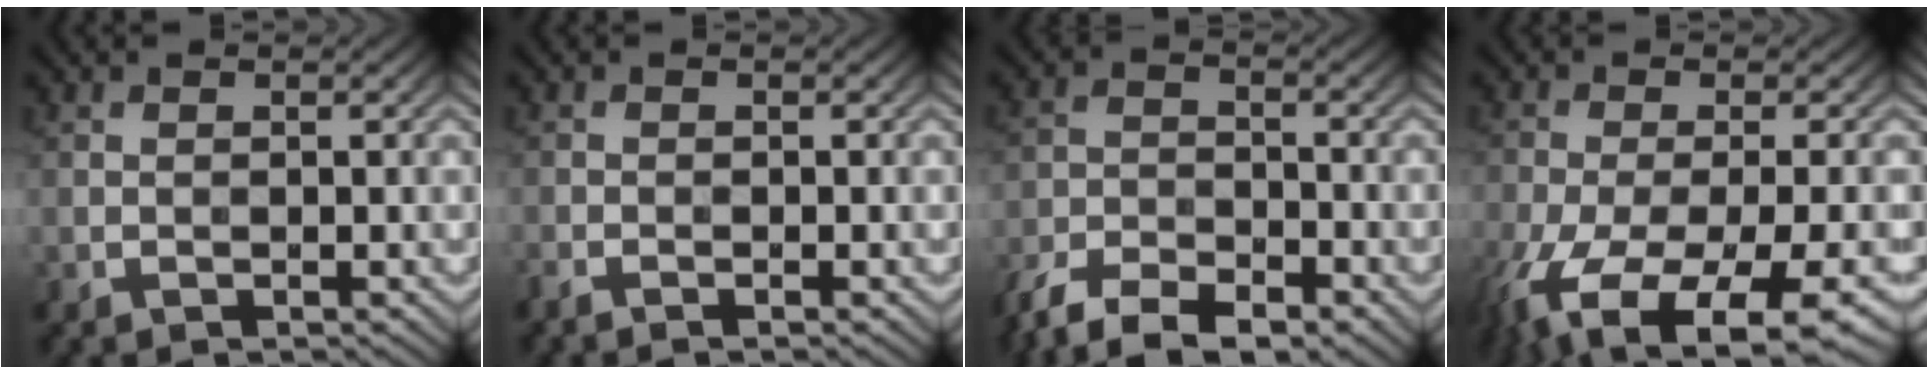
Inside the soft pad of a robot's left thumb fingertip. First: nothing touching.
{"total": 1.3, "force": [-1.2, 0.1, 0.6], "torque": [-0.013, -0.005, -0.027]}
{"total": 8.7, "force": [-6.8, 3.2, 4.5], "torque": [-0.084, -0.010, -0.137]}
{"total": 14.6, "force": [-8.7, 5.2, 10.5], "torque": [-0.240, -0.060, -0.122]}